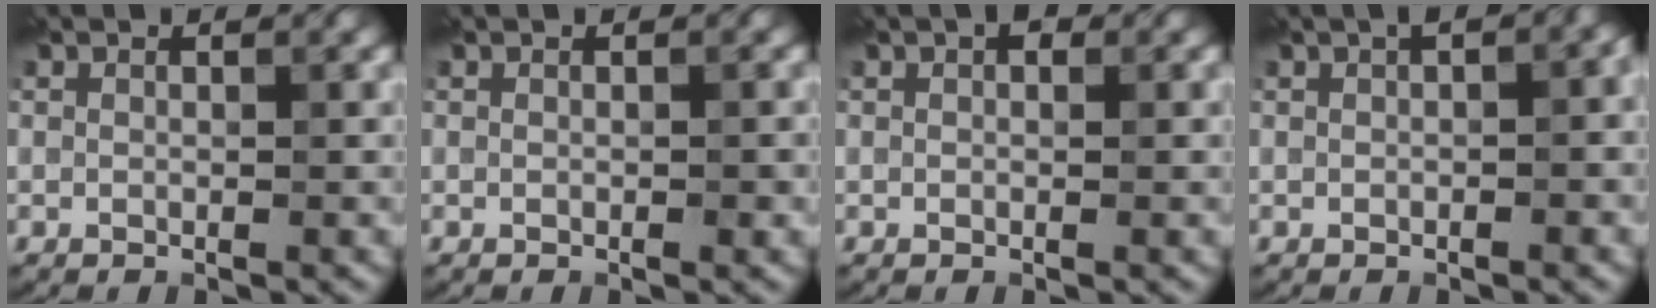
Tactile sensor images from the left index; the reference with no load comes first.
{"total": 0.6, "force": [-0.2, 0.1, 0.6], "torque": [-0.008, 0.001, -0.002]}
{"total": 1.0, "force": [0.4, 0.5, 0.7], "torque": [-0.006, 0.000, 0.004]}
{"total": 2.6, "force": [0.4, 1.0, 2.4], "torque": [-0.017, 0.012, 0.006]}